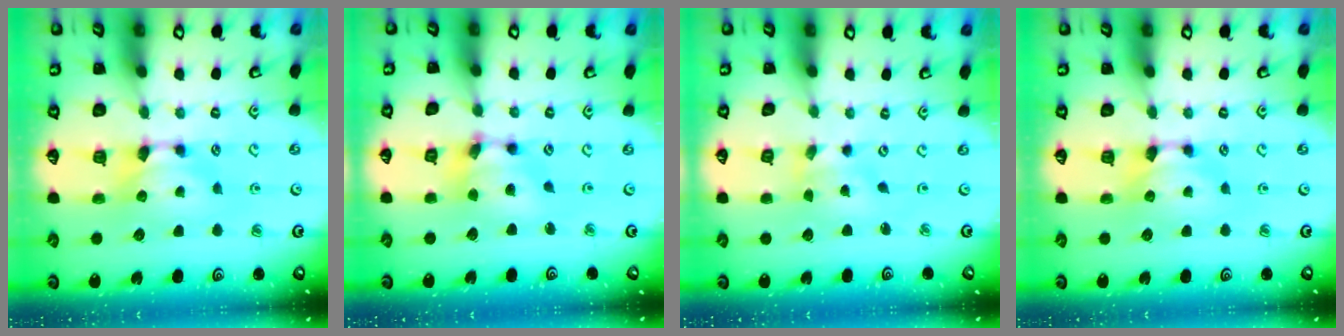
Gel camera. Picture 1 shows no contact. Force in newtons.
{"total": 6.2, "press": 5.9, "slide": 1.8}
{"total": 1.7, "press": 1.3, "slide": 1.0}
{"total": 0.0}